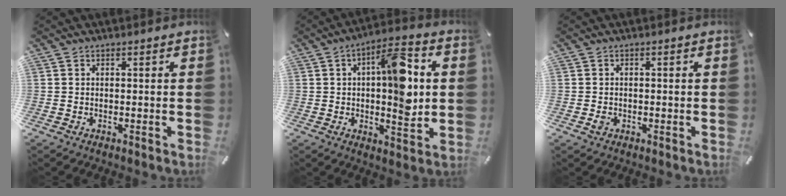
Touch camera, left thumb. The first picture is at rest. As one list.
[{"total": 14.6, "force": [2.1, 6.3, 13.0], "torque": [-0.179, -0.007, 0.031]}, {"total": 1.4, "force": [-0.4, 0.9, 1.0], "torque": [-0.019, 0.001, -0.008]}]